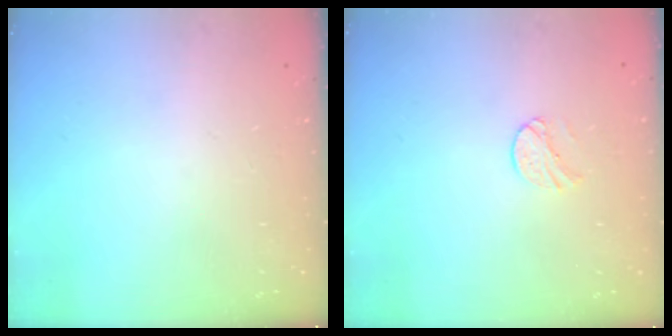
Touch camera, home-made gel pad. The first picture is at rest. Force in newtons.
{"total": 5.8, "press": 5.8, "slide": 0.6}